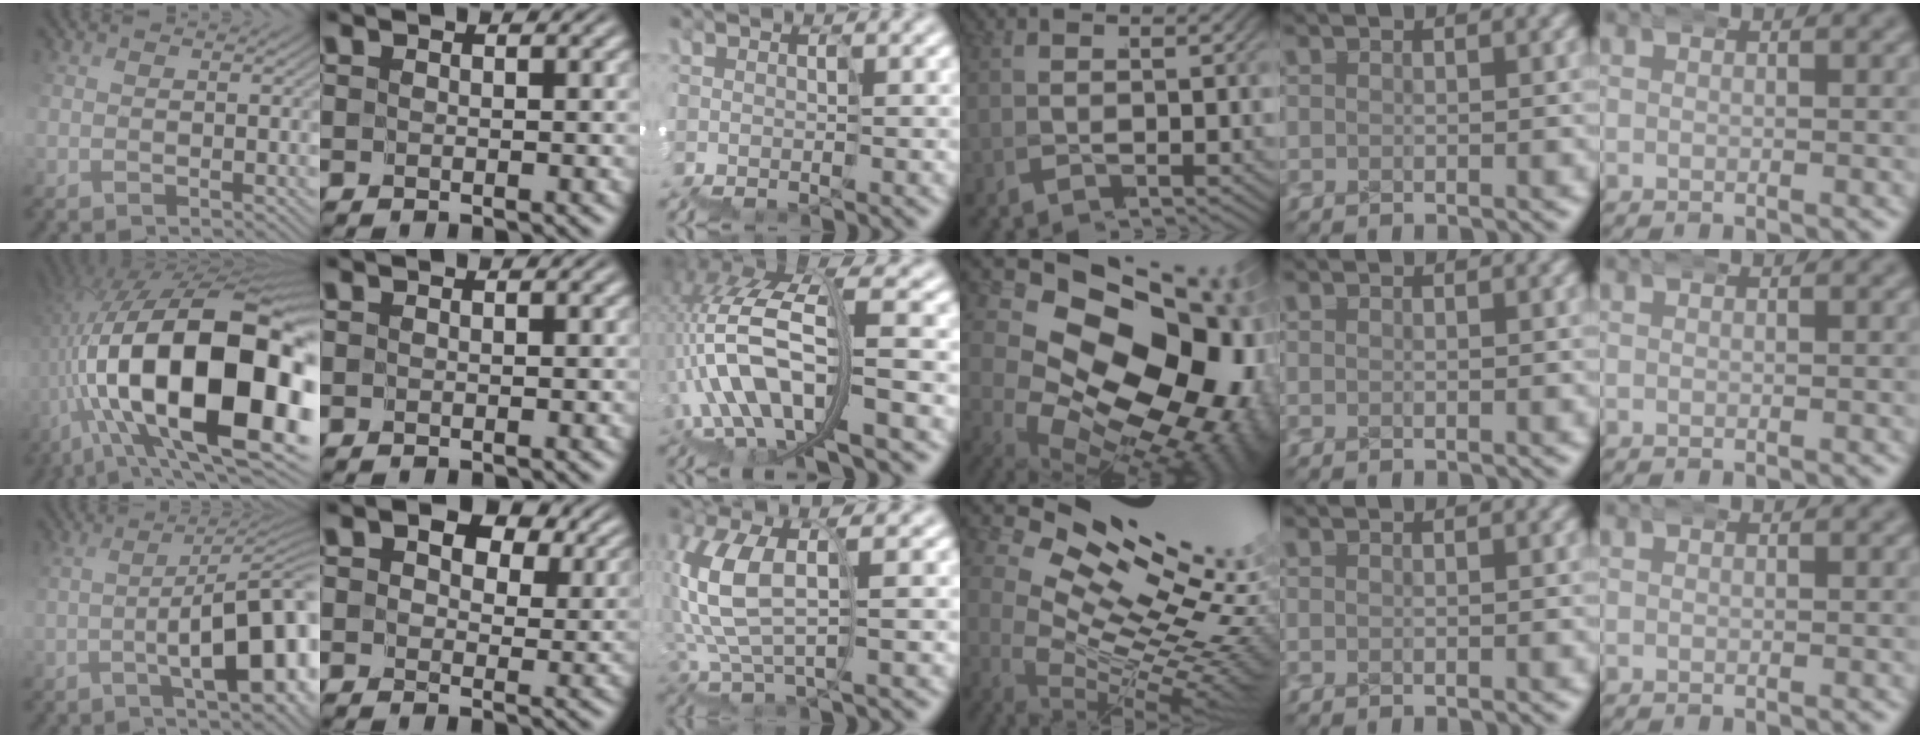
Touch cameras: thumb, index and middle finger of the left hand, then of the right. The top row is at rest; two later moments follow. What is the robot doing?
{"motion": "wrap", "object": "duck tape"}